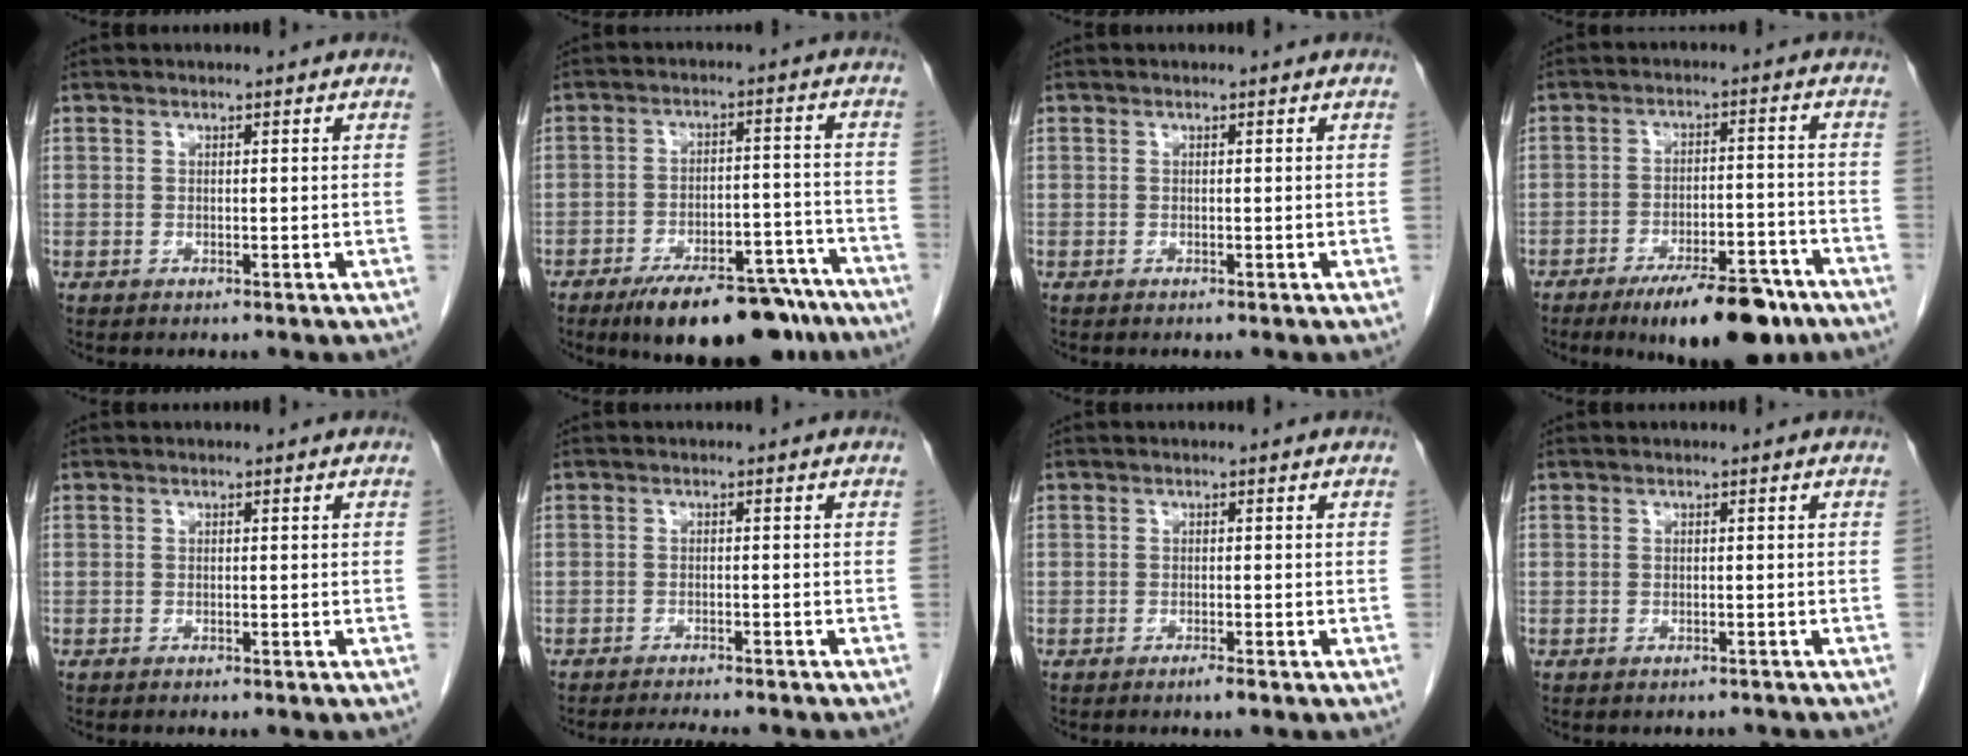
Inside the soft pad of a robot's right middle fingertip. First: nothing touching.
{"total": 16.5, "force": [-13.1, 5.2, 8.6], "torque": [-0.077, 0.021, -0.188]}
{"total": 0.0}
{"total": 12.8, "force": [-9.1, 3.6, 8.3], "torque": [-0.112, 0.001, -0.140]}
{"total": 0.7, "force": [-0.6, 0.2, 0.3], "torque": [-0.013, -0.002, -0.007]}
{"total": 6.5, "force": [-5.9, 0.9, 2.4], "torque": [-0.031, -0.010, -0.082]}
{"total": 1.1, "force": [-0.9, 0.1, 0.7], "torque": [-0.014, -0.001, -0.014]}
{"total": 1.5, "force": [-1.3, 0.6, -0.1], "torque": [-0.001, 0.001, -0.020]}